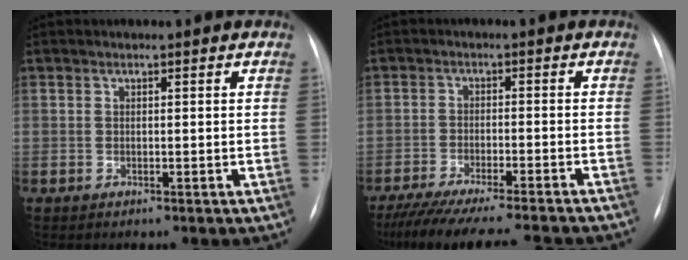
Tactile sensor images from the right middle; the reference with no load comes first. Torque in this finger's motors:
{"motor_torque": [1.07, -1.07, 0.19, 0.06]}